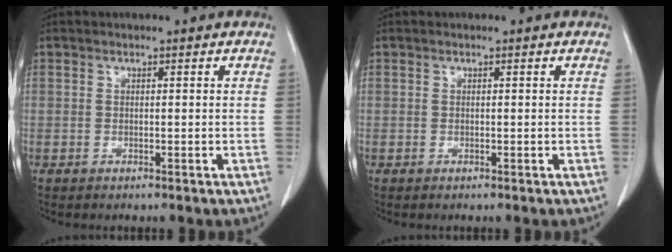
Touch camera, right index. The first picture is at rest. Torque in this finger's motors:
{"motor_torque": [0.00, 0.00, 0.00, 0.00]}